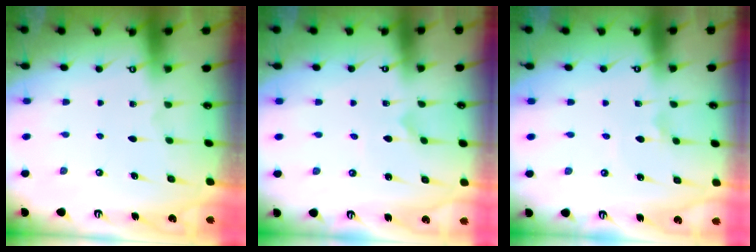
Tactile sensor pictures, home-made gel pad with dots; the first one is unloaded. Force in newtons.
{"total": 0.0}
{"total": 1.3, "press": 1.2, "slide": 0.4}